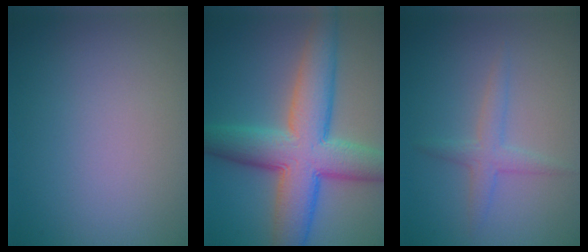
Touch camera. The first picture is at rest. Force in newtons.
{"total": 10.1, "press": 10.1, "slide": 0.2}
{"total": 2.0, "press": 2.0, "slide": 0.1}